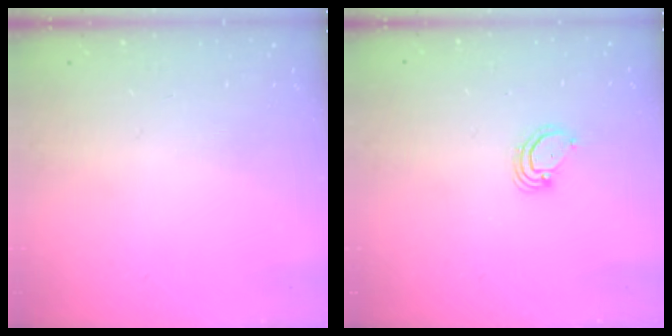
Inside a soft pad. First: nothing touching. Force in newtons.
{"total": 2.9, "press": 2.9, "slide": 0.3}